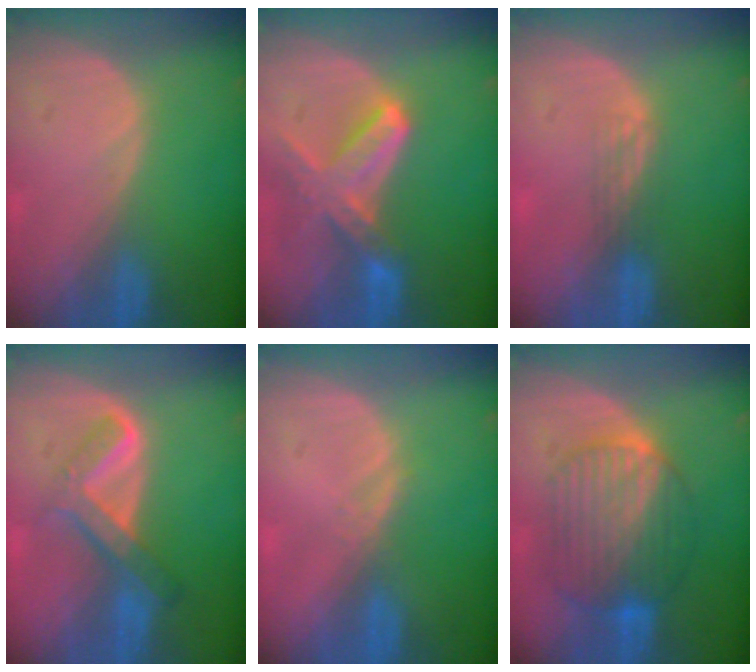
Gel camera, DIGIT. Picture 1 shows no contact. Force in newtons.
{"total": 7.8, "press": 6.9, "slide": 3.6}
{"total": 2.1, "press": 1.6, "slide": 1.3}
{"total": 6.7, "press": 5.7, "slide": 3.5}
{"total": 1.2, "press": 1.0, "slide": 0.7}
{"total": 9.3, "press": 9.3, "slide": 0.6}